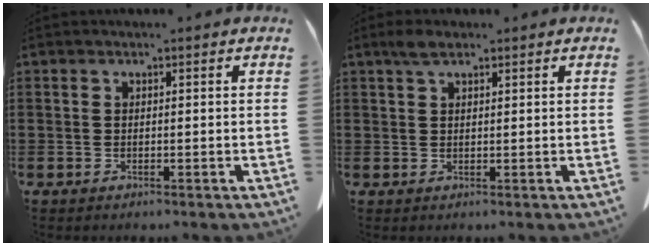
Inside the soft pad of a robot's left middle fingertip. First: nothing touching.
{"total": 2.3, "force": [1.5, 0.8, 1.6], "torque": [-0.037, 0.003, 0.027]}